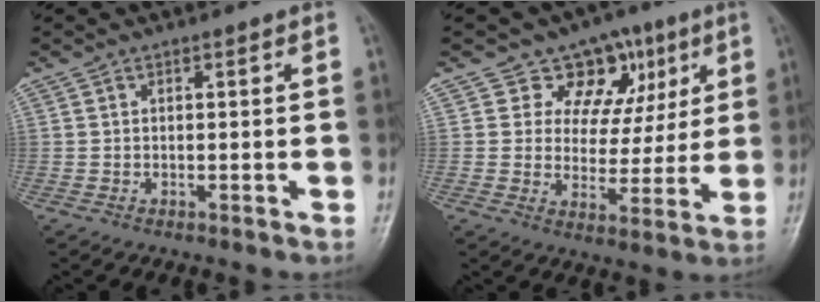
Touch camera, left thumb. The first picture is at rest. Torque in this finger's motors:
{"motor_torque": [0.21, 0.28, -0.10, -0.35, -0.01]}